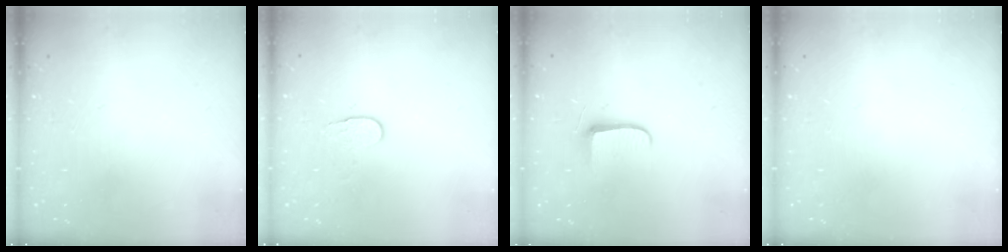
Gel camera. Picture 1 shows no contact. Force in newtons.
{"total": 4.0, "press": 4.0, "slide": 0.5}
{"total": 5.9, "press": 5.8, "slide": 0.8}
{"total": 0.0}